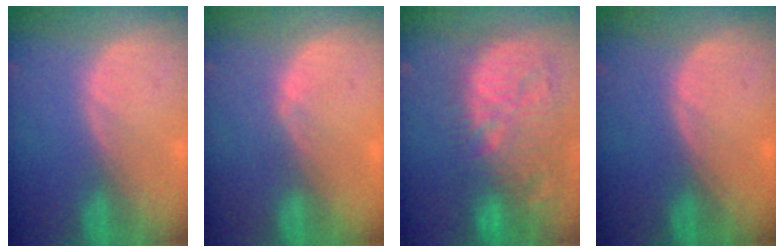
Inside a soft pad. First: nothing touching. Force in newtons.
{"total": 0.7, "press": 0.7, "slide": 0.3}
{"total": 14.7, "press": 12.8, "slide": 7.2}
{"total": 0.0}